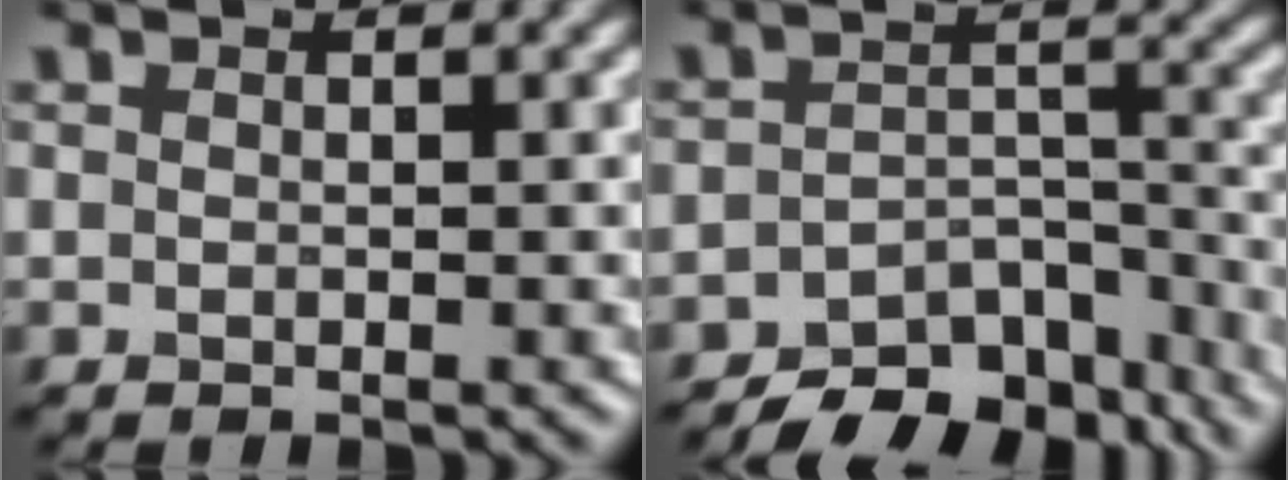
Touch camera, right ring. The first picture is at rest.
{"total": 8.4, "force": [-7.0, 3.2, 3.4], "torque": [-0.041, -0.009, -0.108]}